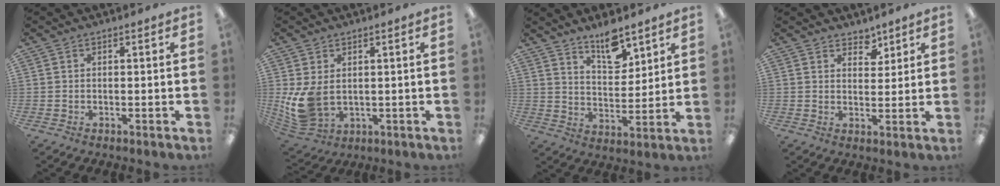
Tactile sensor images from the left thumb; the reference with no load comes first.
{"total": 9.4, "force": [0.3, 6.5, 6.7], "torque": [-0.150, -0.006, 0.011]}
{"total": 9.8, "force": [7.8, 3.7, 4.4], "torque": [-0.053, -0.054, 0.135]}
{"total": 4.3, "force": [3.5, 2.3, 0.9], "torque": [-0.003, -0.021, 0.062]}